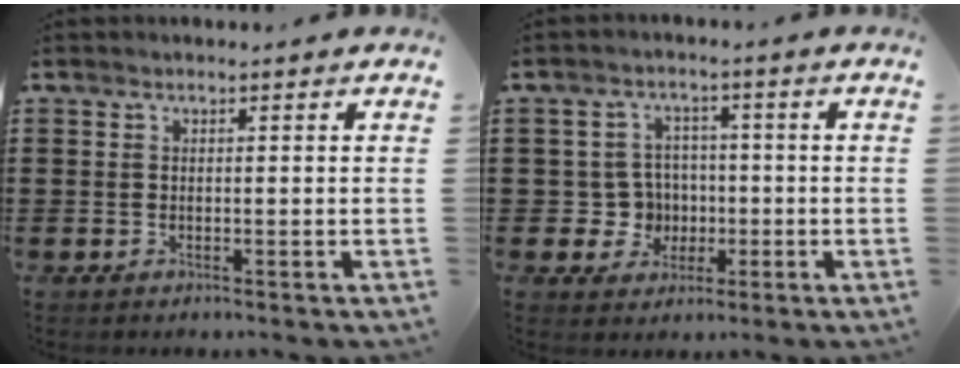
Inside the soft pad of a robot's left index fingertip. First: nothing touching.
{"total": 5.6, "force": [-0.6, 5.4, 1.3], "torque": [-0.038, 0.011, -0.009]}